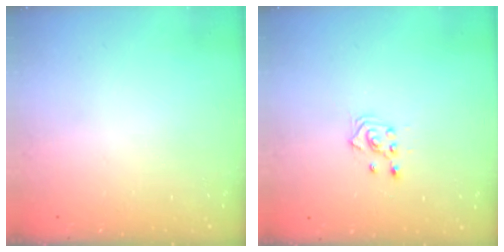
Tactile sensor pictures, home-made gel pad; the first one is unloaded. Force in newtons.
{"total": 2.6, "press": 2.4, "slide": 1.0}